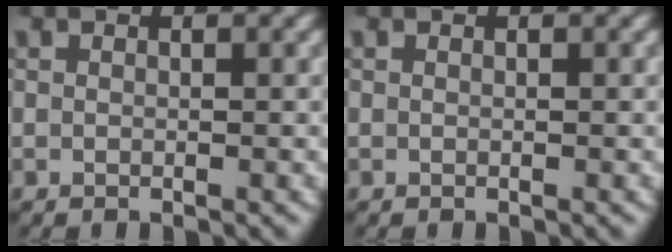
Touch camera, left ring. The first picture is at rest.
{"total": 0.0}